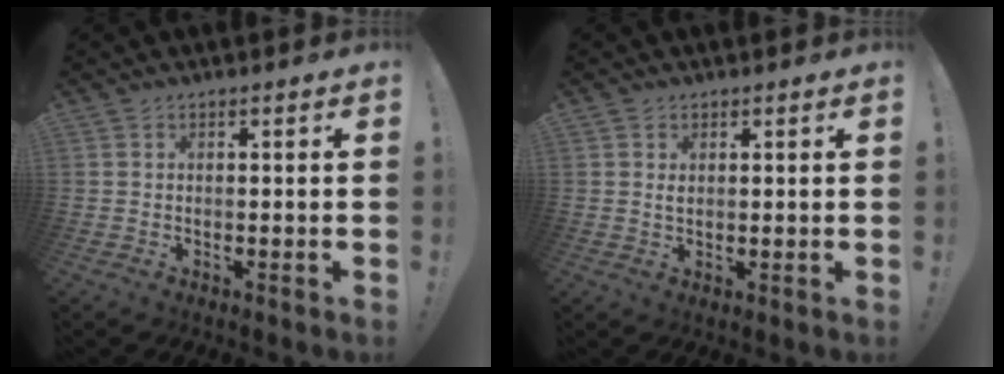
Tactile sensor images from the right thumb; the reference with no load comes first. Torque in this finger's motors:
{"motor_torque": [-0.22, 0.14, -0.08, 0.05, 0.01]}